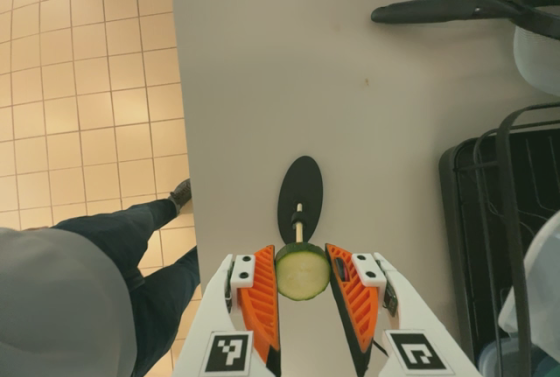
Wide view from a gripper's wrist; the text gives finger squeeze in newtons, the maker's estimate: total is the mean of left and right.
{"total": 7.6, "left": 7.5, "right": 7.6}